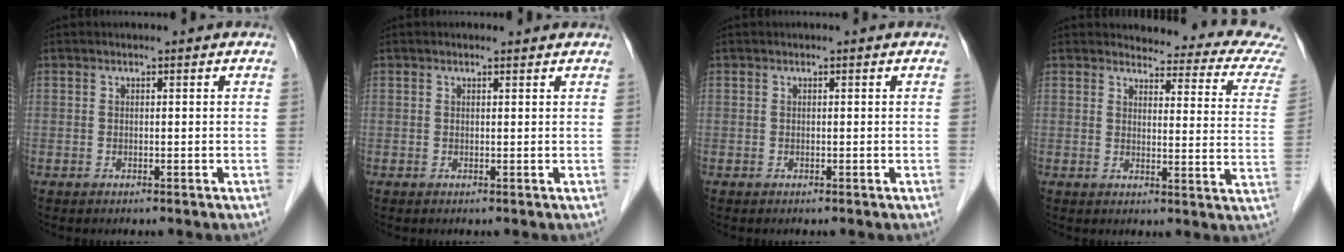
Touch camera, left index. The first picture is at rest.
{"total": 0.9, "force": [0.8, 0.2, 0.3], "torque": [-0.015, 0.007, 0.011]}
{"total": 0.0}
{"total": 13.9, "force": [13.5, 1.2, 3.1], "torque": [-0.013, -0.078, 0.119]}